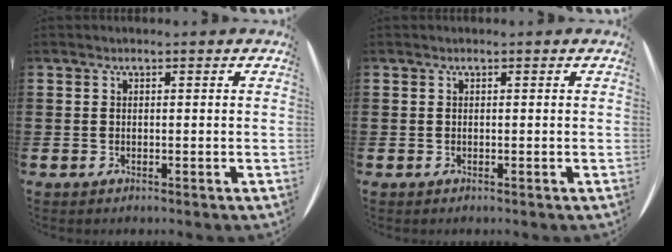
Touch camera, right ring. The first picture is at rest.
{"total": 0.0}